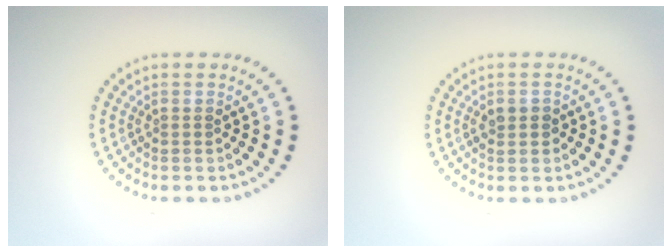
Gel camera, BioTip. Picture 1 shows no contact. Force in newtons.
{"total": 1.4, "press": 1.4, "slide": 0.3}